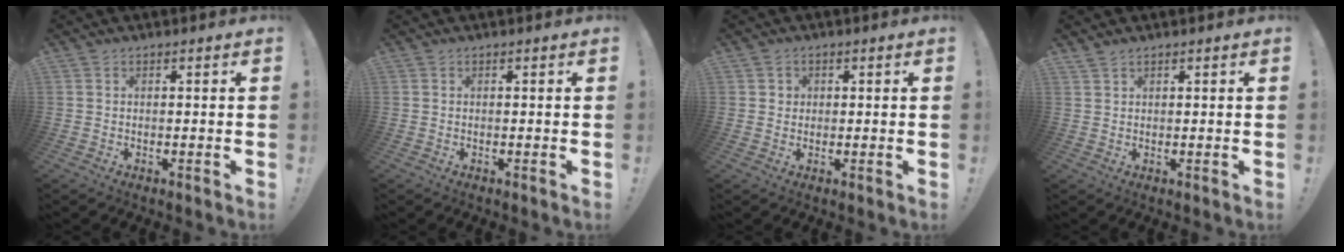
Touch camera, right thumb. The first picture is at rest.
{"total": 0.0}
{"total": 1.9, "force": [0.6, 1.8, 0.3], "torque": [-0.002, -0.001, 0.008]}
{"total": 1.7, "force": [1.6, 0.5, 0.5], "torque": [-0.006, -0.008, 0.030]}